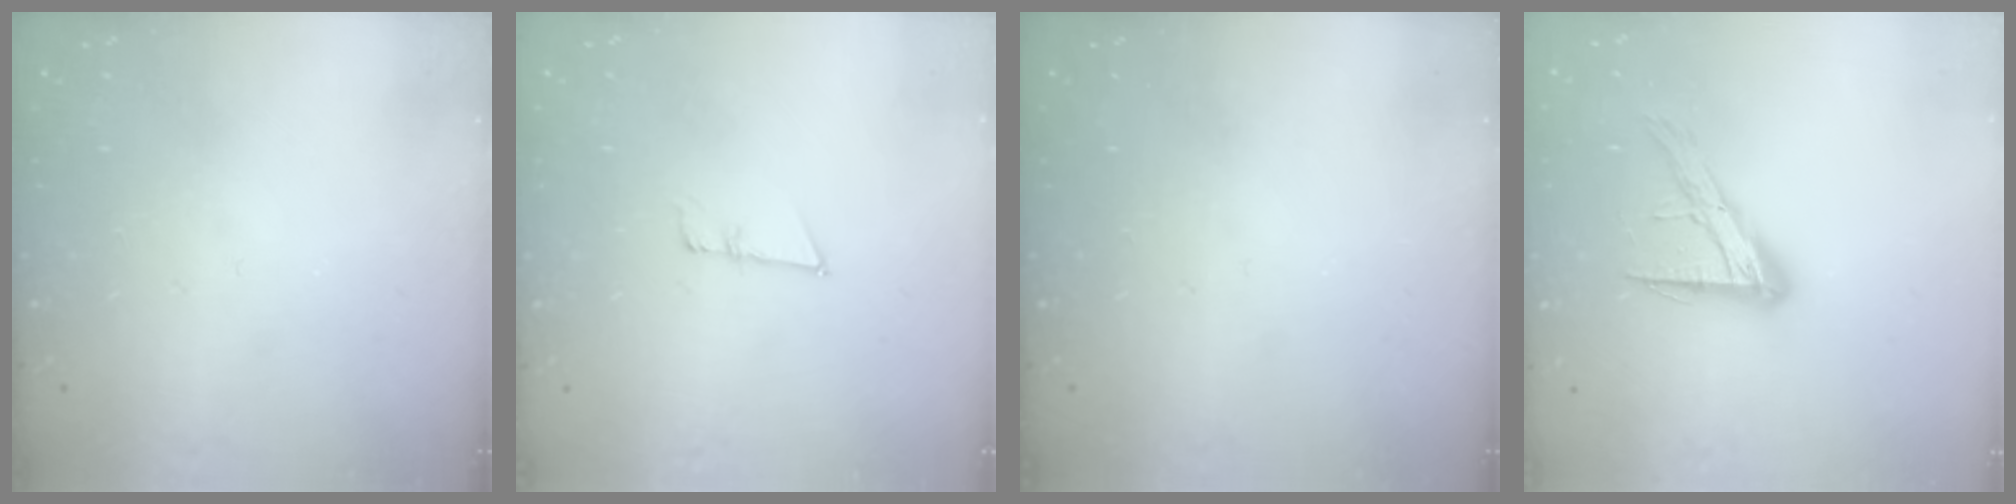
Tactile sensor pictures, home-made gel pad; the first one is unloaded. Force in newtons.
{"total": 5.4, "press": 5.2, "slide": 1.3}
{"total": 0.0}
{"total": 12.0, "press": 12.0, "slide": 0.9}